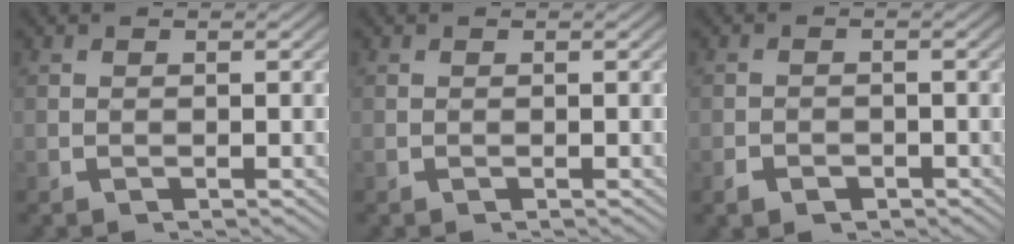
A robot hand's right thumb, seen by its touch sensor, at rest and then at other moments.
{"total": 0.0}
{"total": 1.7, "force": [-1.3, 1.0, 0.5], "torque": [-0.007, -0.007, -0.023]}